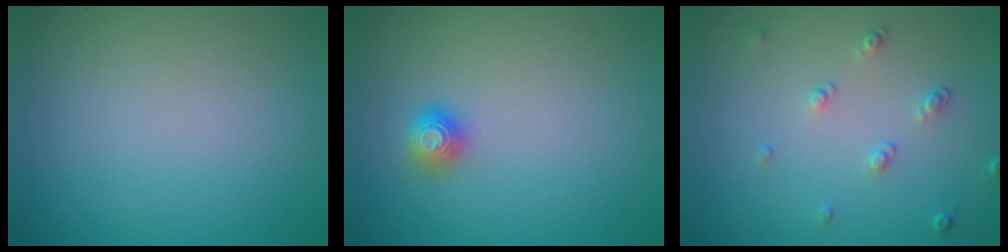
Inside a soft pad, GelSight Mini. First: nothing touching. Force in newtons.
{"total": 1.4, "press": 1.4, "slide": 0.4}
{"total": 1.5, "press": 1.0, "slide": 1.1}